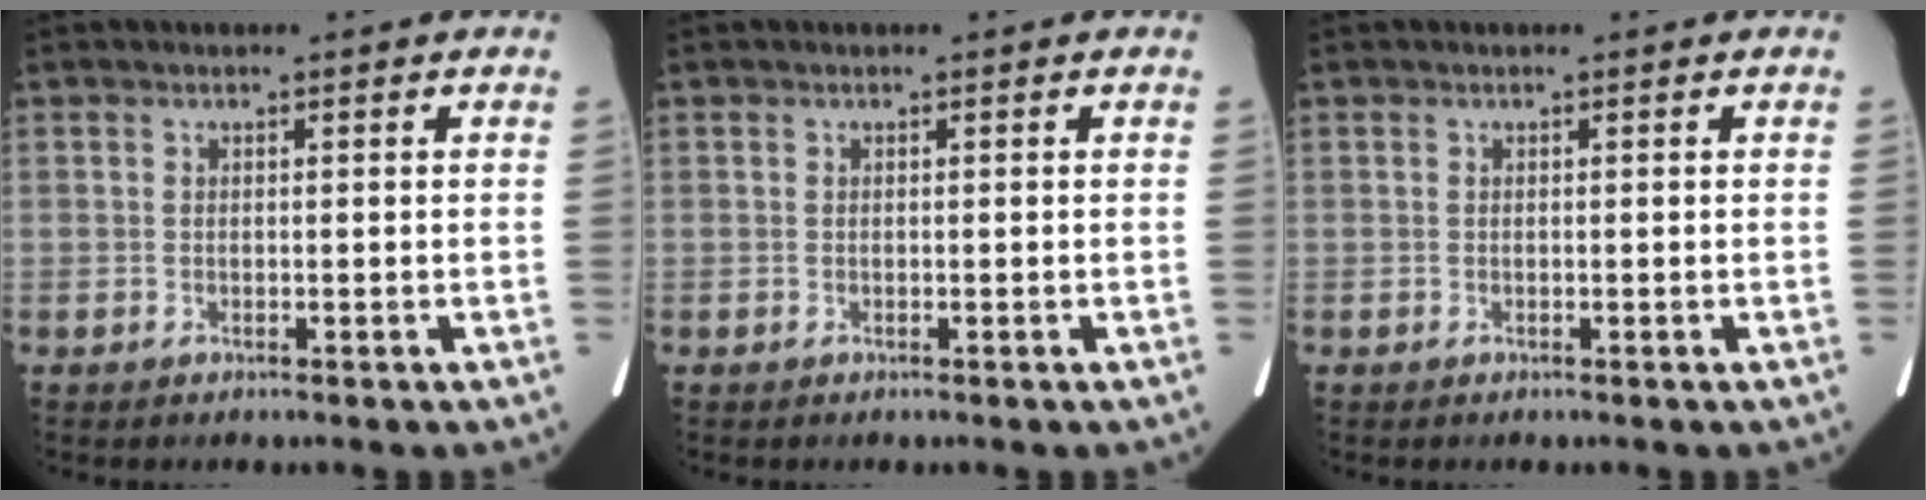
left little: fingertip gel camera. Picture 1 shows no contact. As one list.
[{"total": 0.0}, {"total": 0.0}]